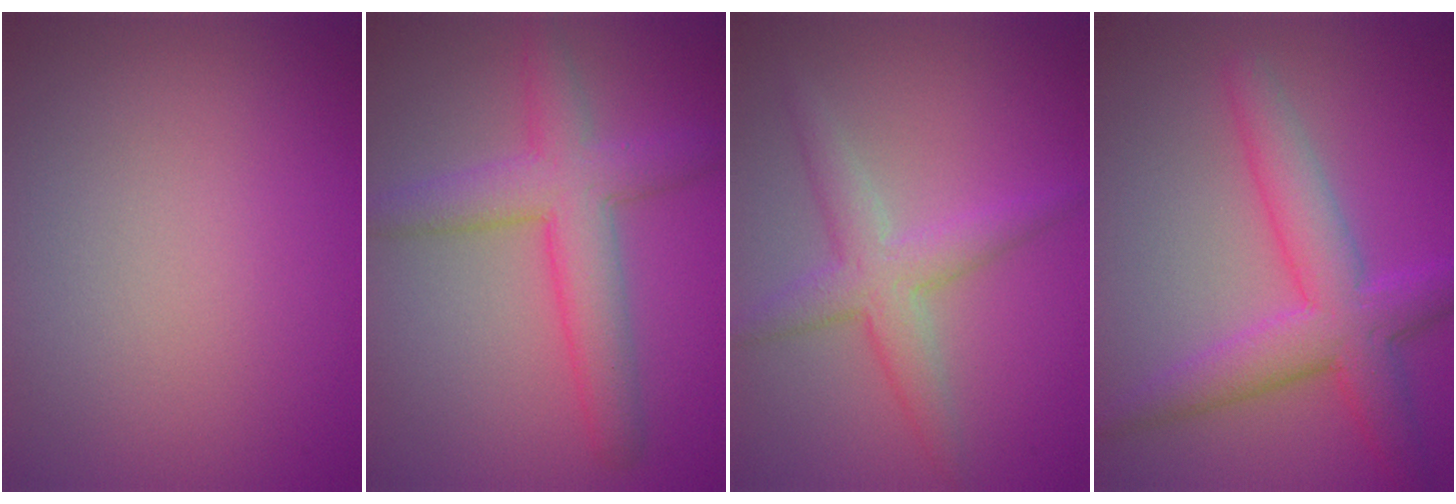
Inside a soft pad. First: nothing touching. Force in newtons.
{"total": 5.4, "press": 5.4, "slide": 0.2}
{"total": 3.7, "press": 3.7, "slide": 0.1}
{"total": 5.8, "press": 5.8, "slide": 0.1}